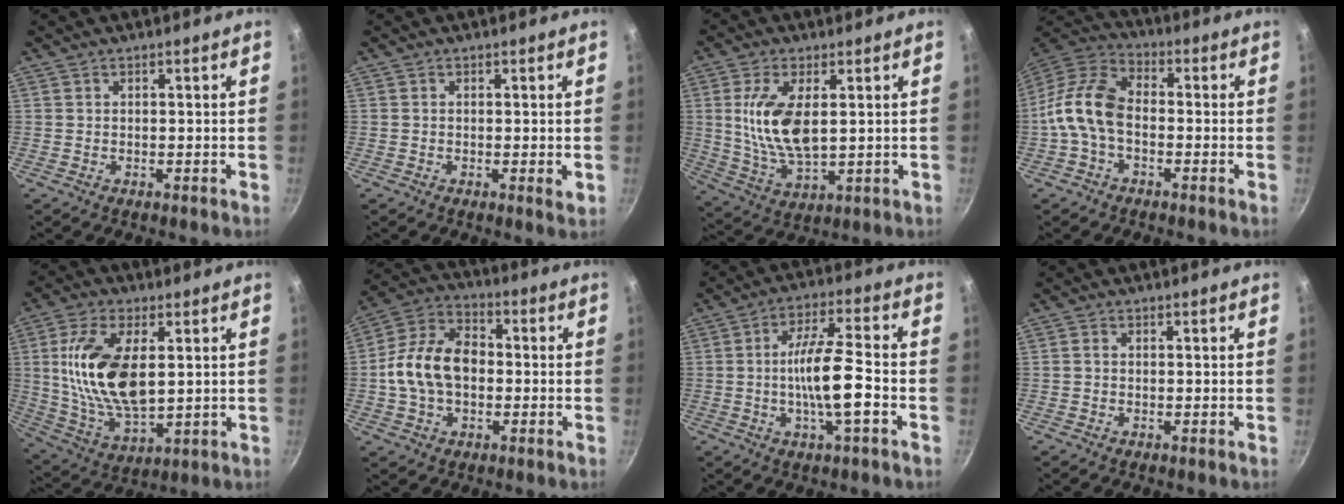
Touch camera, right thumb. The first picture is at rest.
{"total": 1.4, "force": [0.0, 0.4, 1.3], "torque": [-0.021, -0.004, -0.003]}
{"total": 12.0, "force": [2.1, 5.7, 10.4], "torque": [-0.198, -0.014, 0.049]}
{"total": 11.4, "force": [-2.3, 7.1, 8.6], "torque": [-0.161, 0.041, -0.065]}
{"total": 17.1, "force": [2.9, 8.6, 14.5], "torque": [-0.272, -0.013, 0.063]}
{"total": 14.0, "force": [-0.9, 9.6, 10.2], "torque": [-0.159, 0.036, -0.032]}
{"total": 11.1, "force": [-2.4, 2.2, 10.6], "torque": [-0.190, 0.024, -0.049]}
{"total": 0.8, "force": [-0.2, 0.6, 0.5], "torque": [-0.009, 0.004, -0.005]}